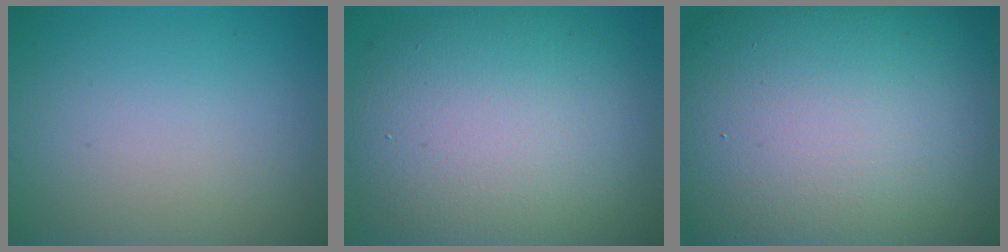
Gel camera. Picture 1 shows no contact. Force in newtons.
{"total": 12.1, "press": 12.1, "slide": 0.4}
{"total": 21.4, "press": 21.3, "slide": 1.1}